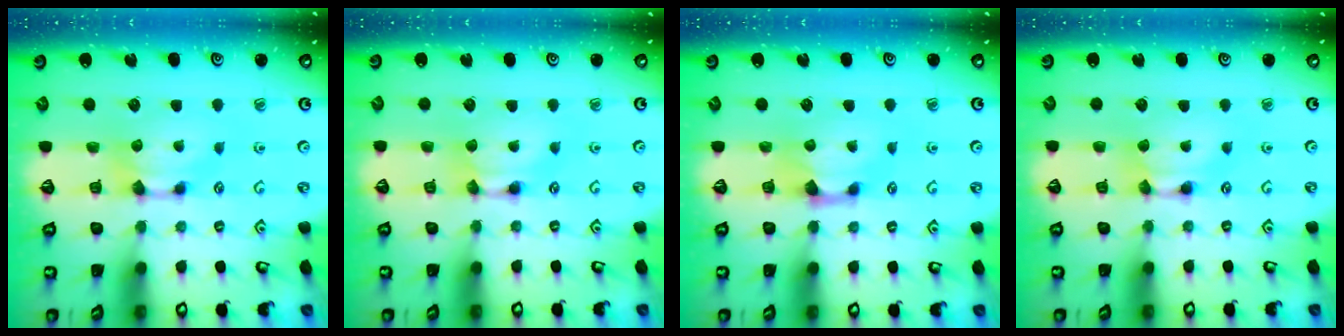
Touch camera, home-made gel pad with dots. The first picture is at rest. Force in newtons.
{"total": 1.8, "press": 1.7, "slide": 0.1}
{"total": 0.7, "press": 0.2, "slide": 0.7}
{"total": 1.8, "press": 1.7, "slide": 0.1}